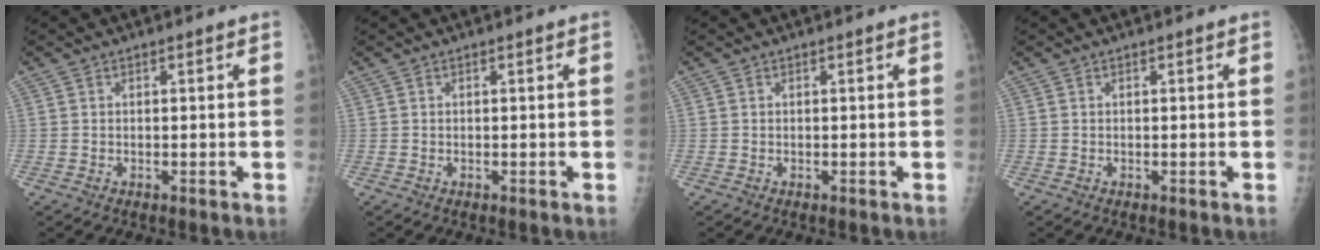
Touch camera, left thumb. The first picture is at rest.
{"total": 0.0}
{"total": 0.0}
{"total": 0.0}